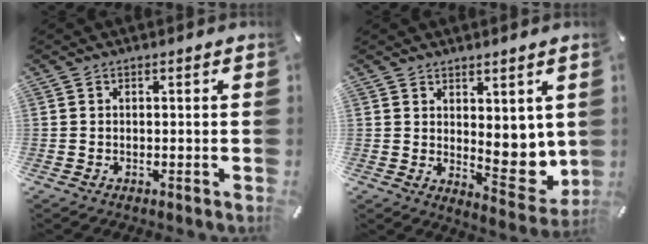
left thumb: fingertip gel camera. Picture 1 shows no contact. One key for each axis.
{"total": 9.1, "fx": 1.3, "fy": 5.2, "fz": 7.4, "tx": -0.070, "ty": -0.039, "tz": 0.037}